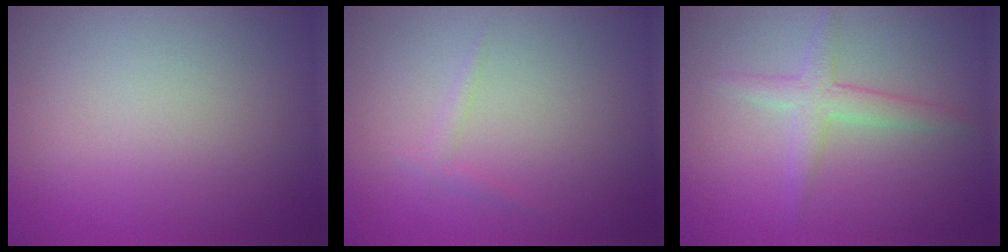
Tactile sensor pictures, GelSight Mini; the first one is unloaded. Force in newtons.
{"total": 0.9, "press": 0.9, "slide": 0.1}
{"total": 2.5, "press": 2.5, "slide": 0.0}